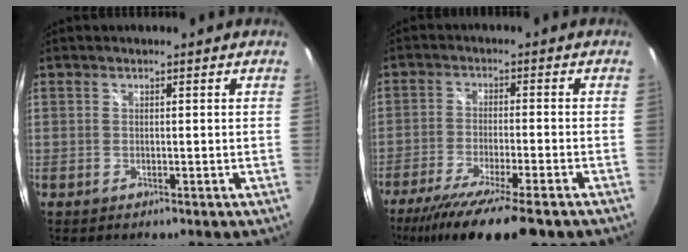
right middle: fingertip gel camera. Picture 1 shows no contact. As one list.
[{"total": 15.7, "force": [-11.9, 2.0, 10.0], "torque": [-0.196, -0.055, -0.193]}]